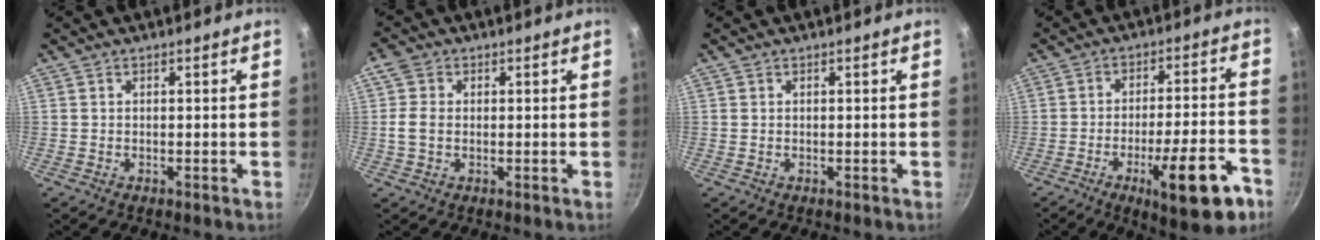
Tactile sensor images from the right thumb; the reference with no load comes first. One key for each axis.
{"total": 4.3, "fx": 0.1, "fy": 3.3, "fz": 2.7, "tx": -0.048, "ty": 0.003, "tz": -0.006}
{"total": 0.0}
{"total": 15.9, "fx": -7.8, "fy": 4.3, "fz": 13.2, "tx": -0.167, "ty": 0.040, "tz": -0.104}